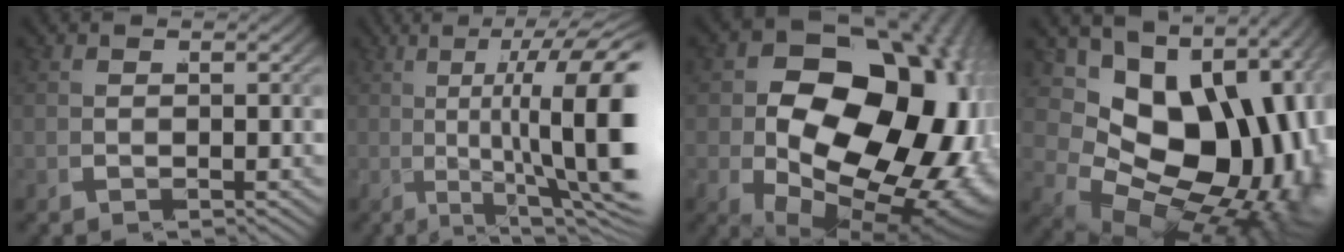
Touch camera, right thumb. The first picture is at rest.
{"total": 13.7, "force": [1.5, 6.1, 12.2], "torque": [-0.194, -0.009, 0.024]}
{"total": 28.6, "force": [-1.5, 19.0, 21.3], "torque": [-0.350, -0.075, 0.019]}
{"total": 22.3, "force": [-1.3, 14.8, 16.6], "torque": [-0.302, -0.058, 0.020]}